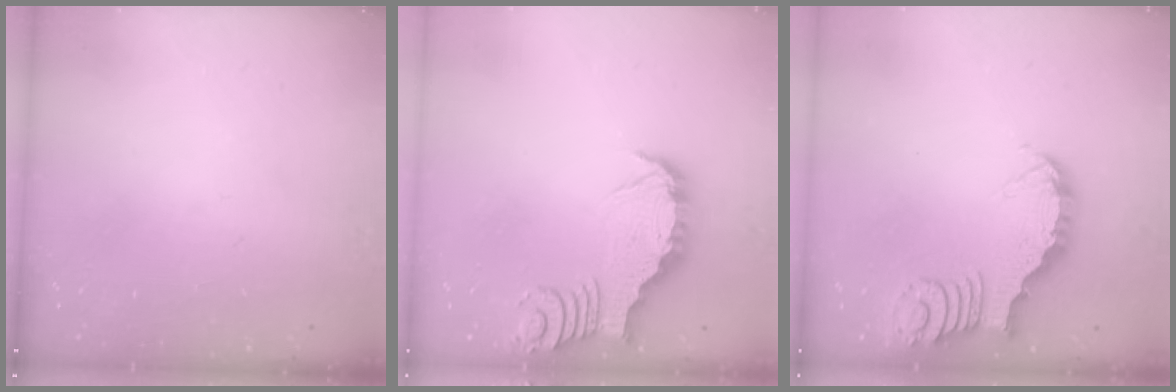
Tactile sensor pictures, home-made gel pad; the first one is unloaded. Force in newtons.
{"total": 3.7, "press": 3.7, "slide": 0.1}
{"total": 4.1, "press": 4.1, "slide": 0.4}